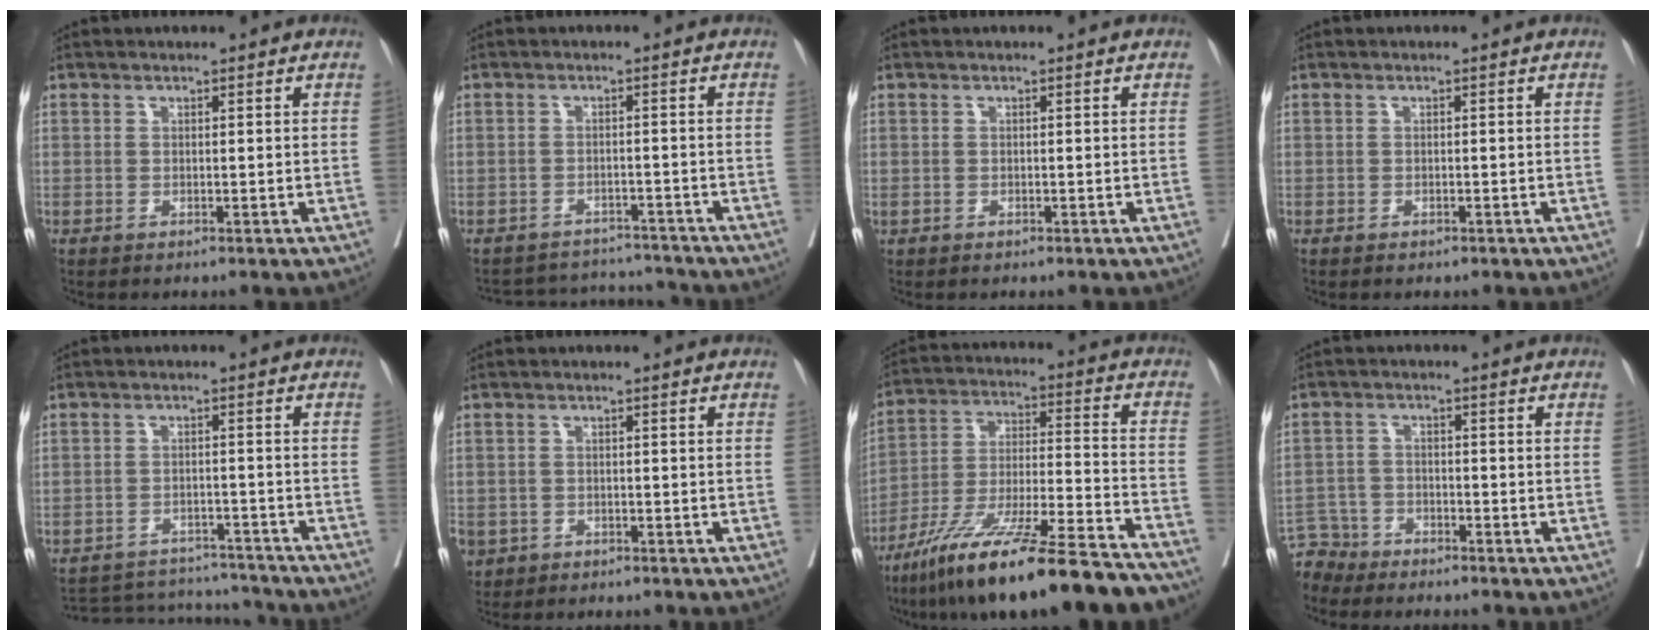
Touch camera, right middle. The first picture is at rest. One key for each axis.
{"total": 7.9, "fx": -7.6, "fy": 1.8, "fz": -0.6, "tx": 0.013, "ty": 0.021, "tz": -0.103}
{"total": 0.0}
{"total": 1.4, "fx": -1.0, "fy": 0.8, "fz": 0.4, "tx": -0.008, "ty": 0.000, "tz": -0.010}
{"total": 11.1, "fx": -10.8, "fy": 2.4, "fz": 0.7, "tx": -0.011, "ty": 0.014, "tz": -0.150}
{"total": 5.8, "fx": -3.0, "fy": 4.6, "fz": 1.8, "tx": -0.059, "ty": -0.003, "tz": -0.043}
{"total": 24.8, "fx": -19.2, "fy": 2.0, "fz": 15.7, "tx": -0.229, "ty": -0.023, "tz": -0.320}
{"total": 4.7, "fx": -4.3, "fy": 1.6, "fz": -1.1, "tx": 0.020, "ty": -0.002, "tz": -0.083}